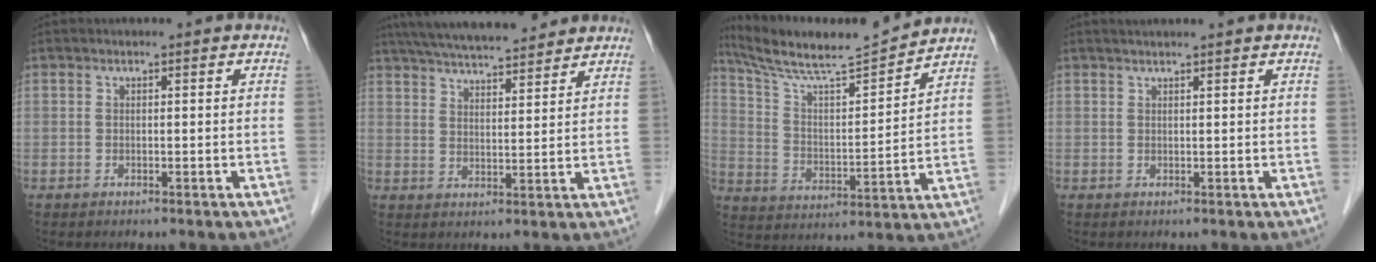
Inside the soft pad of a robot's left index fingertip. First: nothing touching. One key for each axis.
{"total": 15.6, "fx": 13.9, "fy": 2.5, "fz": 6.6, "tx": -0.117, "ty": 0.033, "tz": 0.215}
{"total": 14.8, "fx": 13.9, "fy": -0.4, "fz": 5.2, "tx": -0.103, "ty": 0.003, "tz": 0.238}
{"total": 3.1, "fx": 2.8, "fy": -0.2, "fz": 1.4, "tx": -0.015, "ty": 0.024, "tz": 0.043}